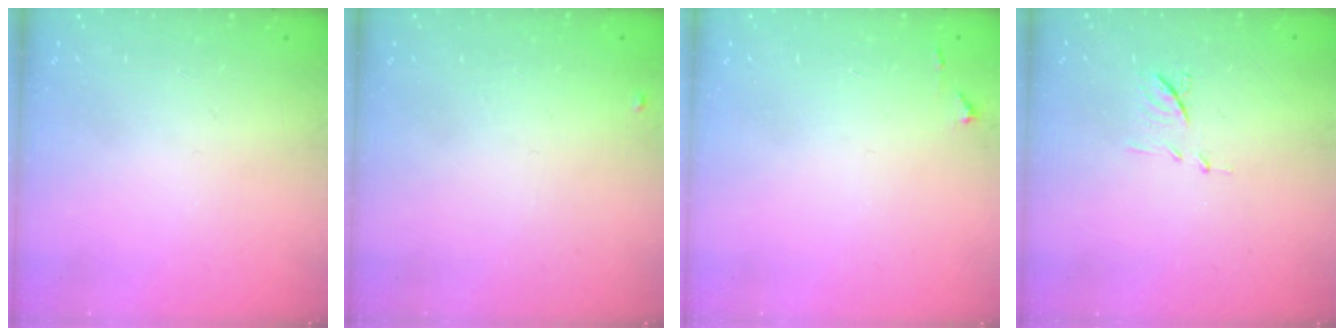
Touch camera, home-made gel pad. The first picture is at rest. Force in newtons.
{"total": 3.9, "press": 3.8, "slide": 0.6}
{"total": 4.3, "press": 4.2, "slide": 0.7}
{"total": 7.0, "press": 7.0, "slide": 0.6}